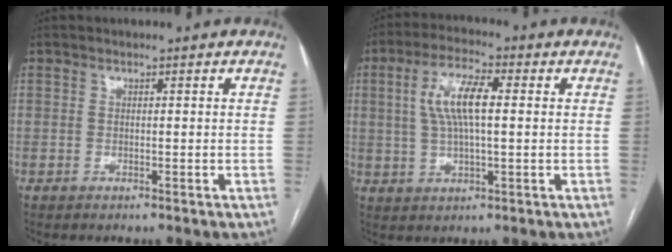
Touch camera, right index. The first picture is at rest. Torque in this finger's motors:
{"motor_torque": [0.45, -0.05, 0.27, 0.09]}